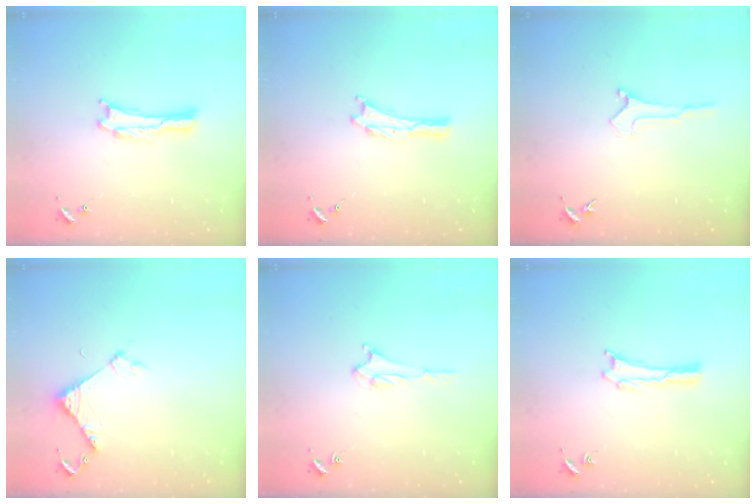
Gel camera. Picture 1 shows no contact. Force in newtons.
{"total": 0.0}
{"total": 0.0}
{"total": 3.9, "press": 3.9, "slide": 0.3}
{"total": 1.5, "press": 1.5, "slide": 0.2}
{"total": 0.0}